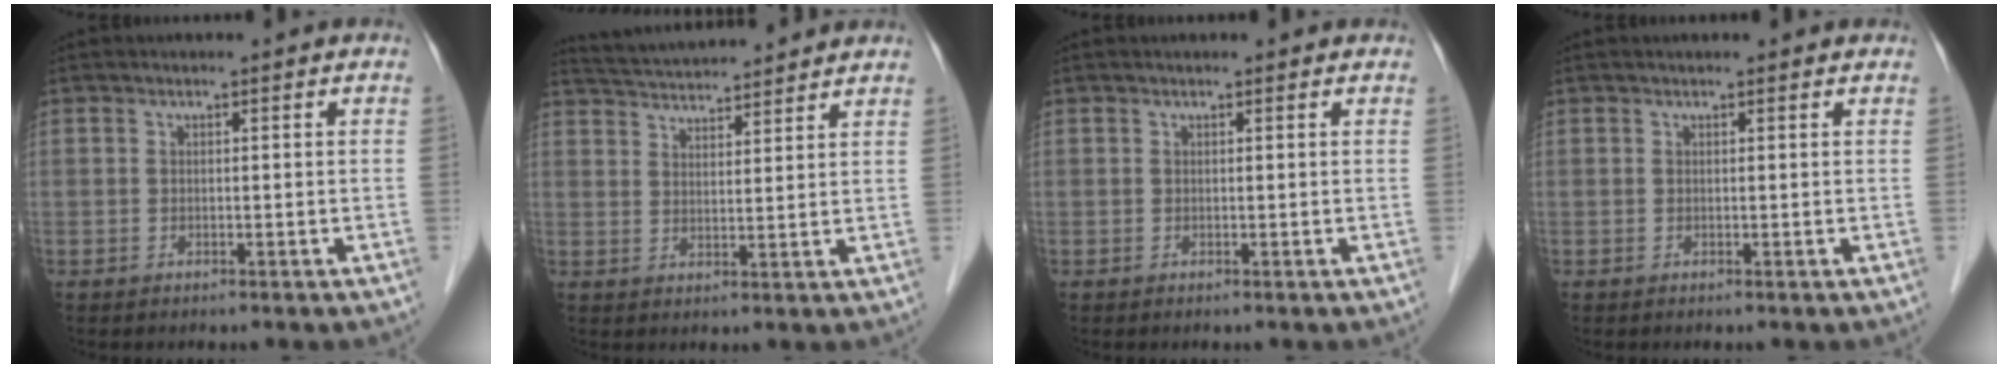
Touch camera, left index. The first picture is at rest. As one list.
[{"total": 10.7, "force": [10.2, 0.7, 3.1], "torque": [-0.063, 0.024, 0.157]}, {"total": 1.2, "force": [1.1, 0.4, 0.5], "torque": [-0.013, 0.015, 0.010]}, {"total": 1.9, "force": [1.7, 0.5, 0.7], "torque": [-0.012, 0.018, 0.015]}]